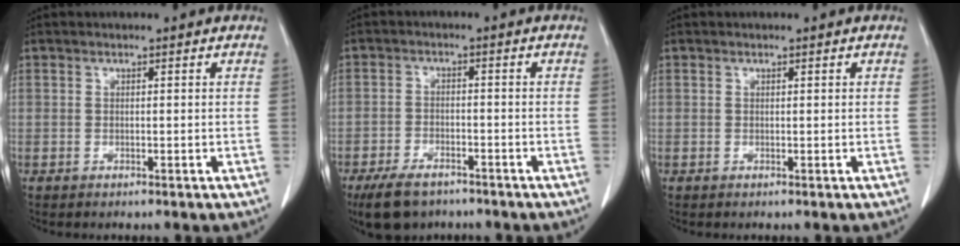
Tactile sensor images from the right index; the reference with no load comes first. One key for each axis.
{"total": 7.3, "fx": -5.5, "fy": 3.3, "fz": 3.5, "tx": -0.069, "ty": -0.006, "tz": -0.092}
{"total": 0.0}